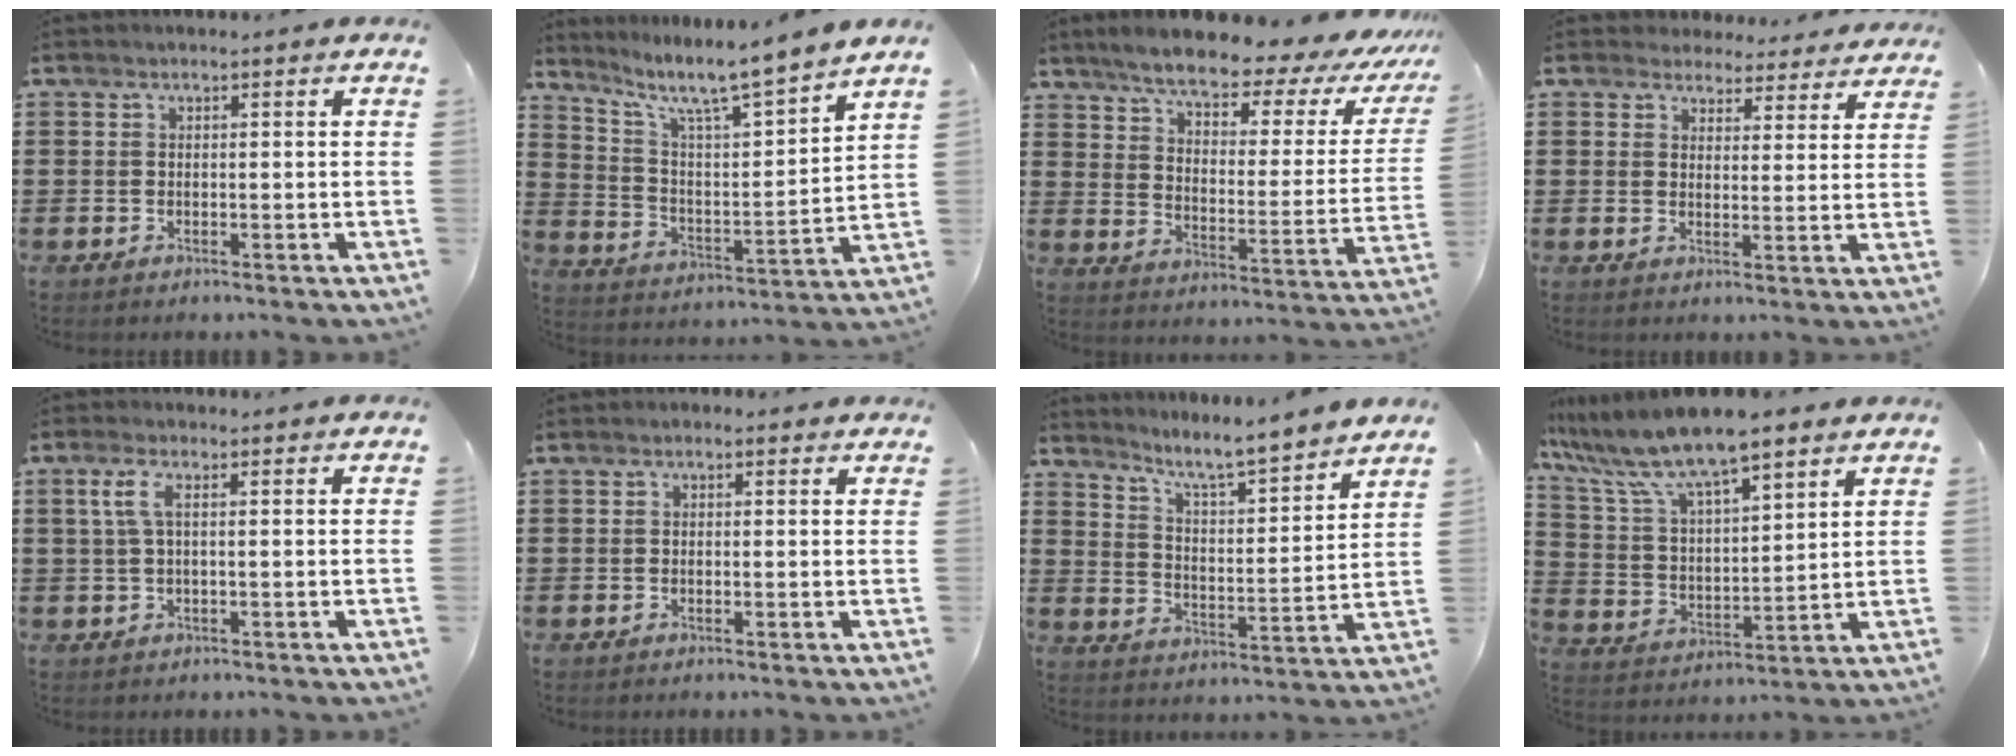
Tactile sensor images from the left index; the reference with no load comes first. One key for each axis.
{"total": 7.2, "fx": 6.2, "fy": 0.1, "fz": 3.6, "tx": -0.098, "ty": -0.047, "tz": 0.097}
{"total": 7.0, "fx": 6.0, "fy": 1.0, "fz": 3.4, "tx": -0.088, "ty": -0.041, "tz": 0.096}
{"total": 3.9, "fx": 3.7, "fy": 1.1, "fz": 0.3, "tx": -0.024, "ty": -0.010, "tz": 0.068}
{"total": 3.2, "fx": 0.6, "fy": 0.9, "fz": 3.0, "tx": -0.069, "ty": 0.002, "tz": 0.007}
{"total": 0.7, "fx": 0.1, "fy": 0.6, "fz": 0.3, "tx": -0.009, "ty": 0.005, "tz": 0.002}
{"total": 6.5, "fx": 5.9, "fy": -0.4, "fz": 2.7, "tx": -0.077, "ty": -0.047, "tz": 0.096}
{"total": 9.3, "fx": 7.7, "fy": 1.7, "fz": 4.9, "tx": -0.126, "ty": -0.032, "tz": 0.132}